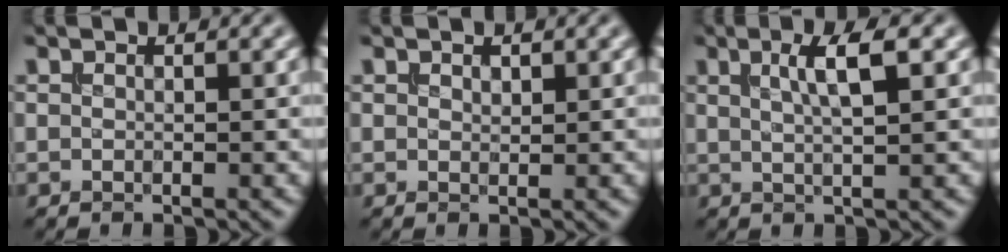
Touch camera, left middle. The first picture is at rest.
{"total": 0.6, "force": [0.5, 0.3, 0.3], "torque": [-0.009, -0.002, 0.009]}
{"total": 3.7, "force": [1.2, 0.9, 3.4], "torque": [-0.051, 0.004, 0.017]}